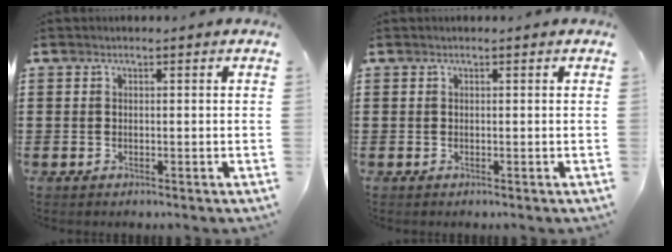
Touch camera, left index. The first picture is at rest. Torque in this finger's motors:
{"motor_torque": [-0.01, 0.01, 0.00, 0.00]}